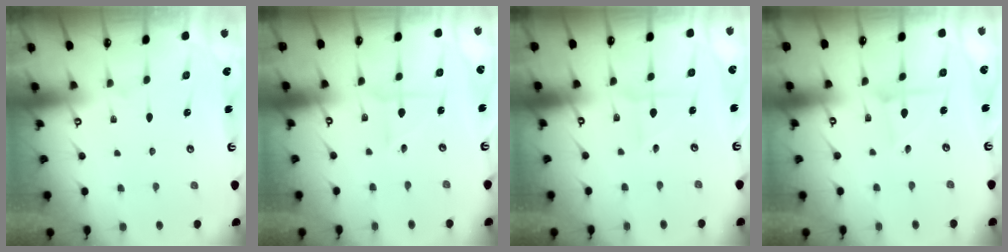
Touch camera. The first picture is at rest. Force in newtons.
{"total": 2.1, "press": 2.1, "slide": 0.6}
{"total": 1.9, "press": 1.9, "slide": 0.2}
{"total": 2.8, "press": 2.8, "slide": 0.3}